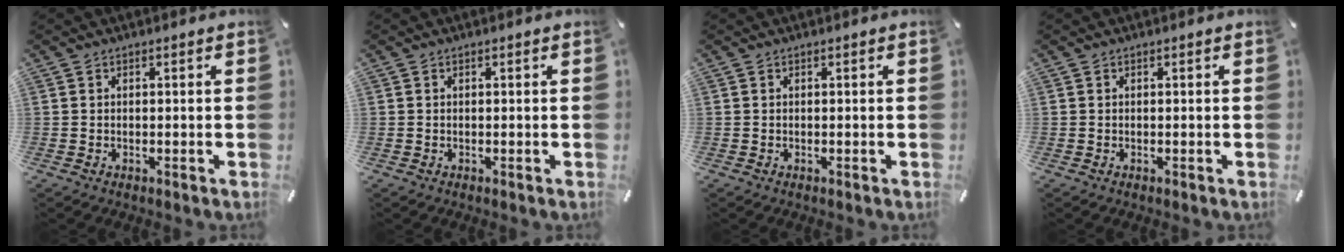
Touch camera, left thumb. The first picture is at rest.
{"total": 0.0}
{"total": 0.0}
{"total": 0.0}